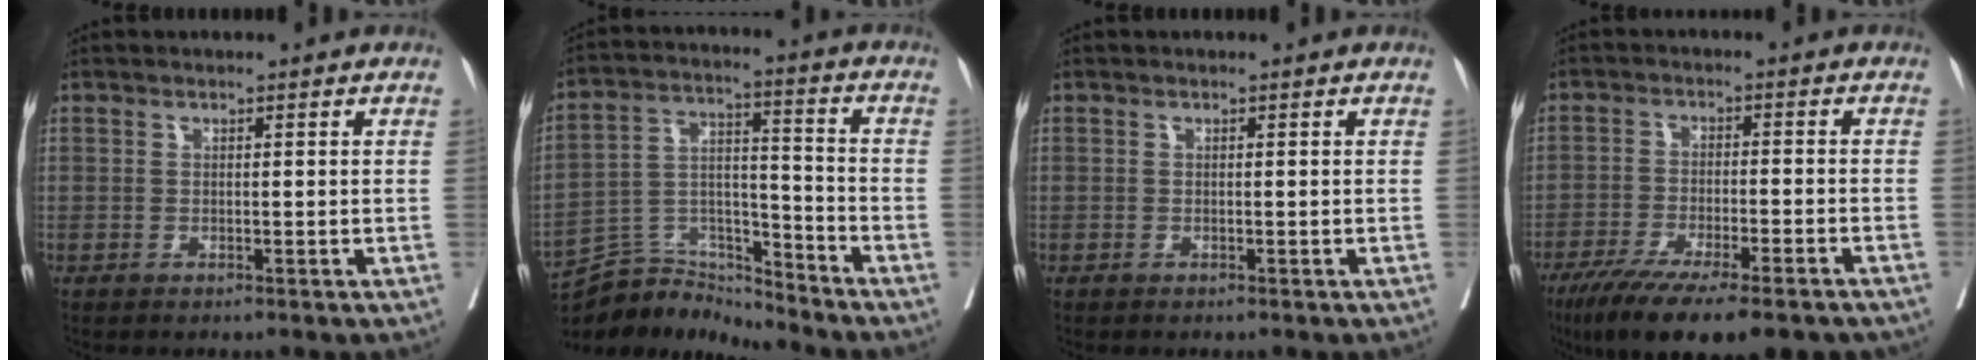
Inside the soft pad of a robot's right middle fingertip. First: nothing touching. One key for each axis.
{"total": 10.4, "fx": -10.4, "fy": 0.5, "fz": 0.0, "tx": 0.005, "ty": 0.043, "tz": -0.195}
{"total": 0.6, "fx": -0.1, "fy": 0.6, "fz": -0.1, "tx": 0.011, "ty": 0.008, "tz": -0.007}
{"total": 17.6, "fx": -13.1, "fy": 3.3, "fz": 11.4, "tx": -0.159, "ty": -0.030, "tz": -0.199}